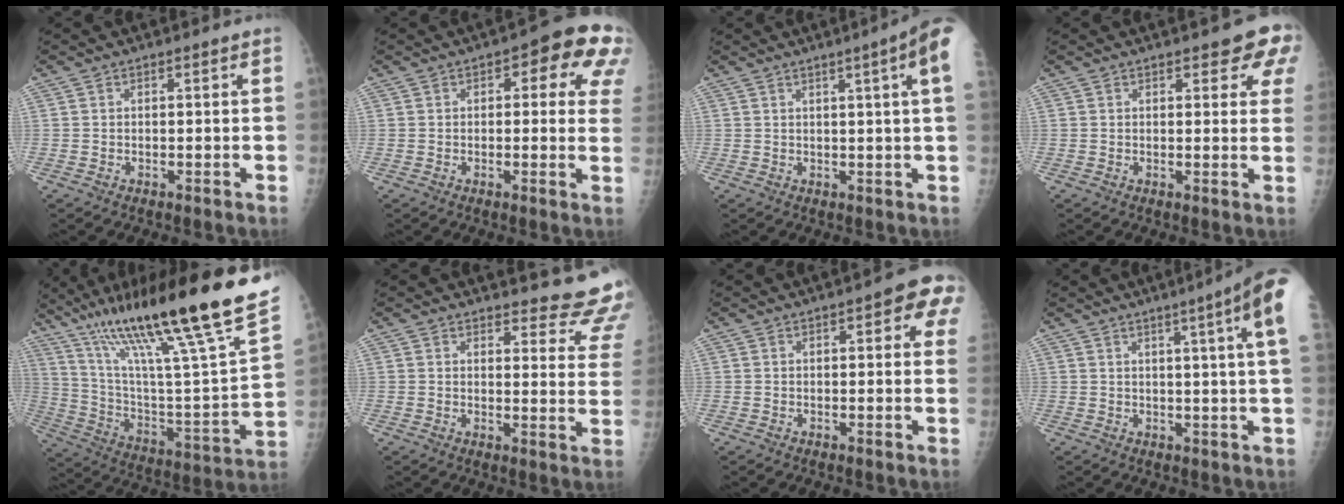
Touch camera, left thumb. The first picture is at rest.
{"total": 11.3, "force": [4.1, 4.8, 9.4], "torque": [-0.056, 0.001, 0.035]}
{"total": 8.4, "force": [3.5, -0.8, 7.6], "torque": [-0.091, -0.002, 0.036]}
{"total": 7.5, "force": [4.5, 2.7, 5.3], "torque": [-0.033, -0.013, 0.047]}
{"total": 34.5, "force": [22.1, 4.1, 26.2], "torque": [-0.399, -0.049, 0.367]}
{"total": 15.5, "force": [15.1, 3.1, 2.4], "torque": [0.024, -0.135, 0.144]}
{"total": 7.2, "force": [2.6, 2.3, 6.3], "torque": [-0.051, 0.001, 0.021]}
{"total": 11.3, "force": [5.1, -0.8, 10.1], "torque": [-0.130, -0.009, 0.052]}